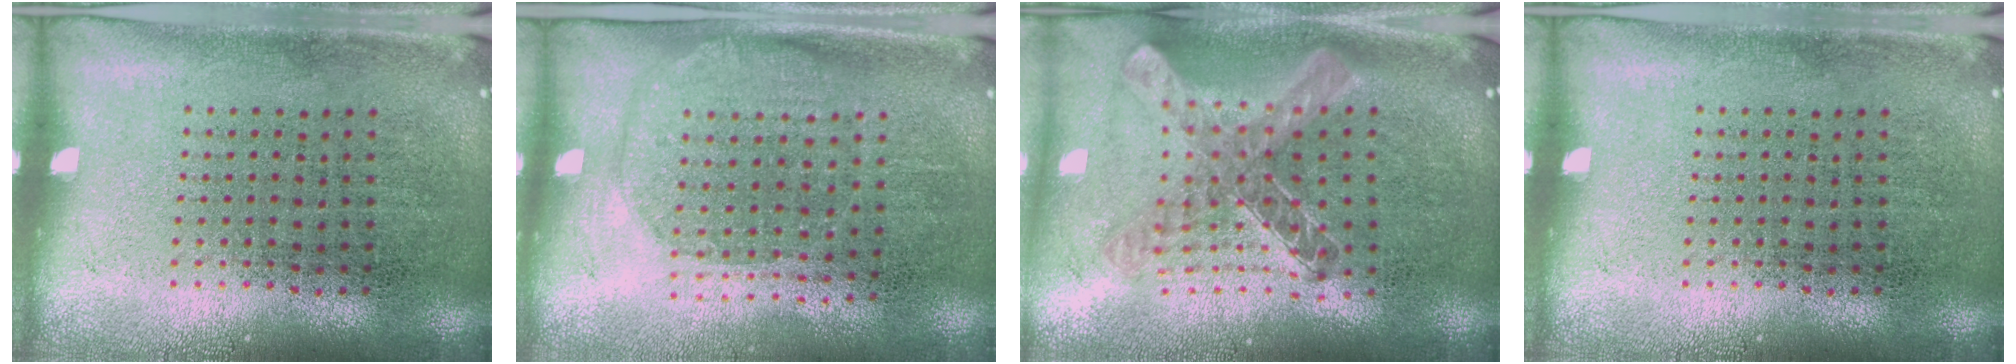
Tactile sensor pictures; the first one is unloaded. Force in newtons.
{"total": 1.5, "press": 1.3, "slide": 0.7}
{"total": 1.2, "press": 1.1, "slide": 0.5}
{"total": 0.0}